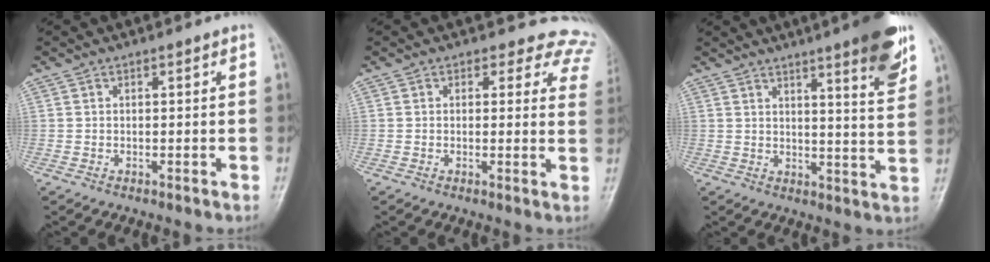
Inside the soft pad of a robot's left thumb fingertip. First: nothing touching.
{"total": 9.6, "force": [8.0, 5.2, 1.4], "torque": [0.042, -0.029, 0.050]}
{"total": 11.5, "force": [7.1, 1.4, 8.9], "torque": [-0.104, -0.041, 0.093]}